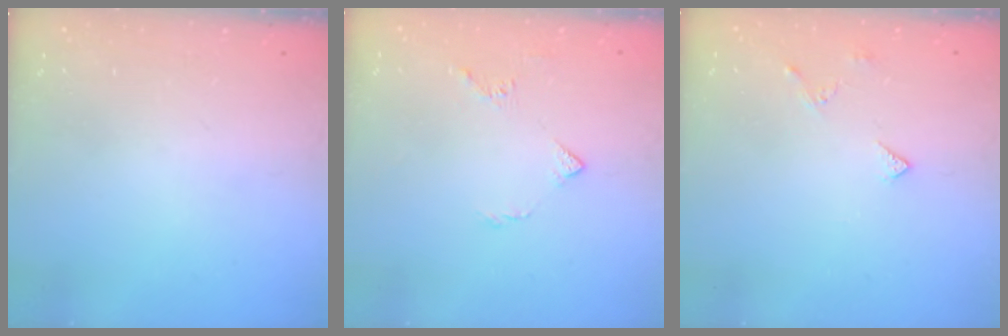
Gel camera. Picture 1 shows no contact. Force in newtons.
{"total": 4.2, "press": 4.1, "slide": 1.0}
{"total": 4.7, "press": 4.6, "slide": 0.8}